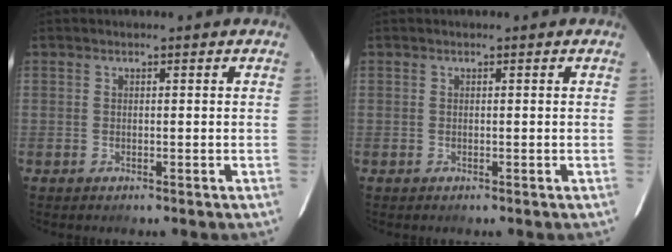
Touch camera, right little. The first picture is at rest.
{"total": 0.0}